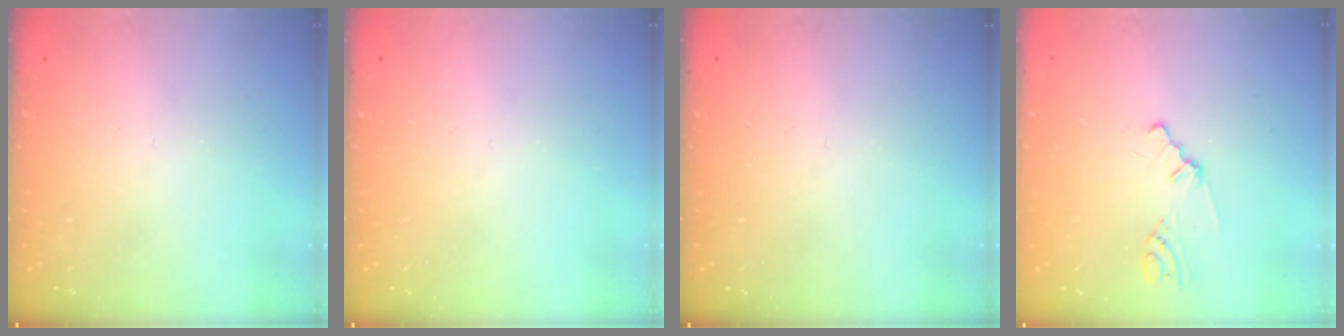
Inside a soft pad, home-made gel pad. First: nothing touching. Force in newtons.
{"total": 0.0}
{"total": 0.0}
{"total": 0.8, "press": 0.8, "slide": 0.2}